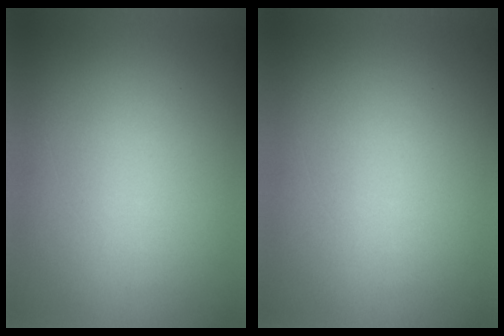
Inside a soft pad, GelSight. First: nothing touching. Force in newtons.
{"total": 0.0}